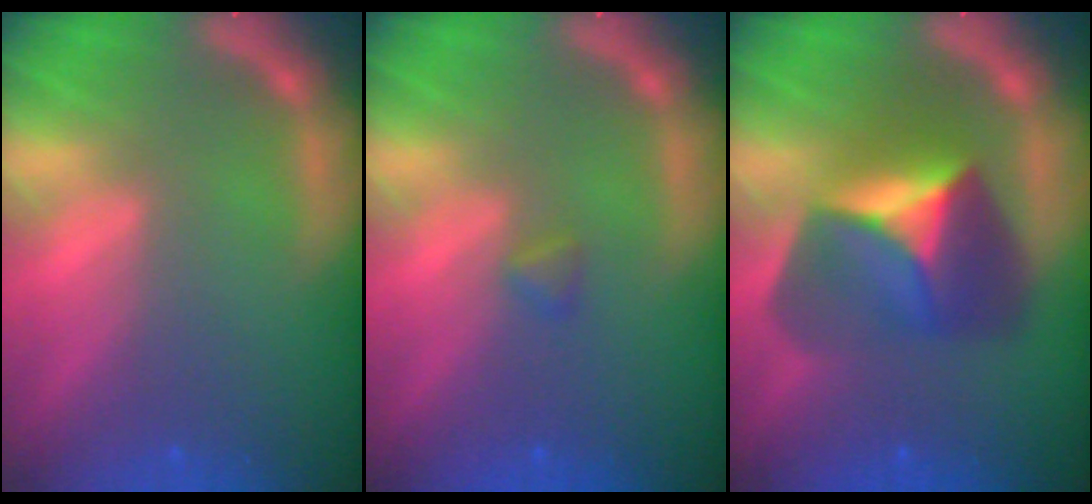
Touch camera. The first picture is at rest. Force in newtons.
{"total": 0.9}
{"total": 7.9}